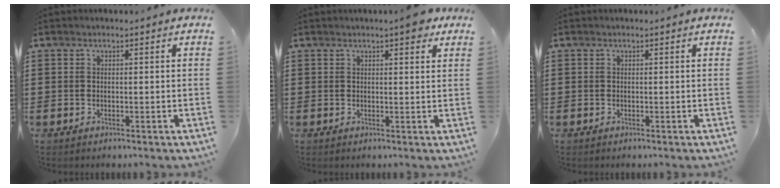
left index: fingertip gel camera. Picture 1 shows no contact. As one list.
[{"total": 3.2, "force": [2.3, 0.6, 2.2], "torque": [-0.031, 0.001, 0.038]}, {"total": 0.0}]